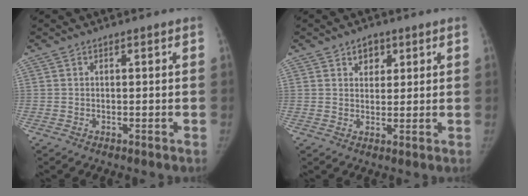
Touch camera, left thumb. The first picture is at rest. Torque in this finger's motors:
{"motor_torque": [-0.35, 0.00, 0.51, -0.11, 0.02]}